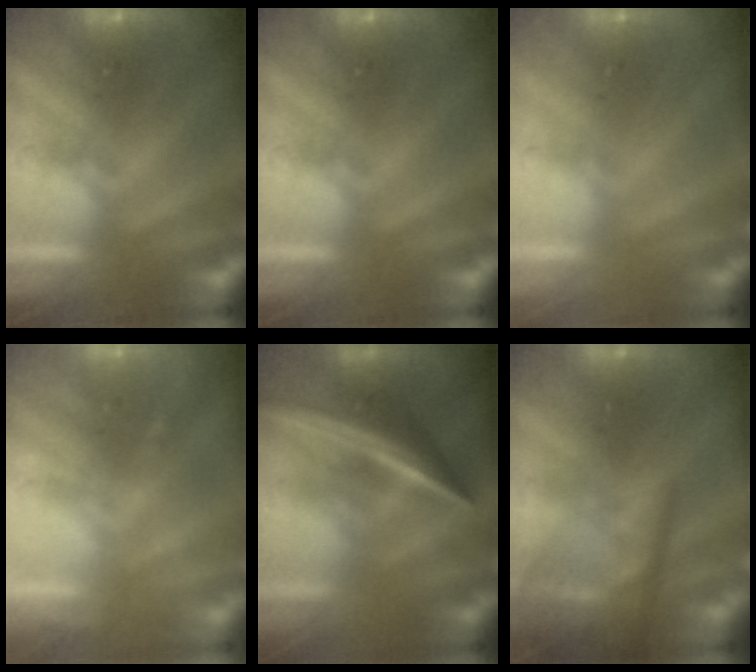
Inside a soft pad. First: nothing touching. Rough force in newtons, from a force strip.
{"total": 0.0}
{"total": 2.8}
{"total": 2.3}
{"total": 2.7}
{"total": 6.8}